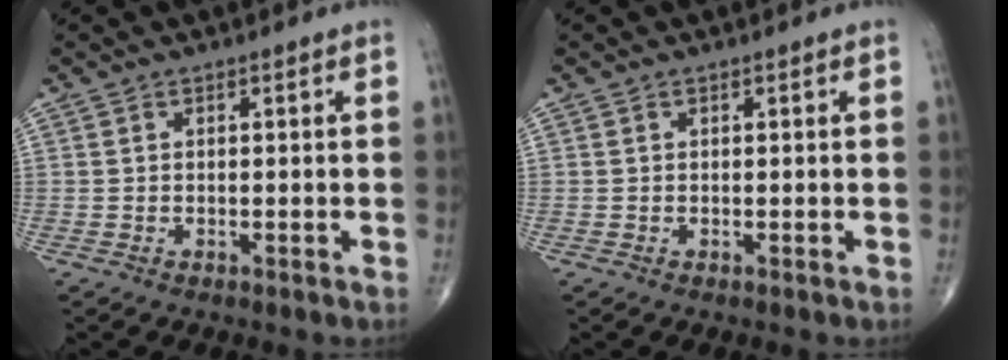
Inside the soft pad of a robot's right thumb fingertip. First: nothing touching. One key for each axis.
{"total": 0.0}